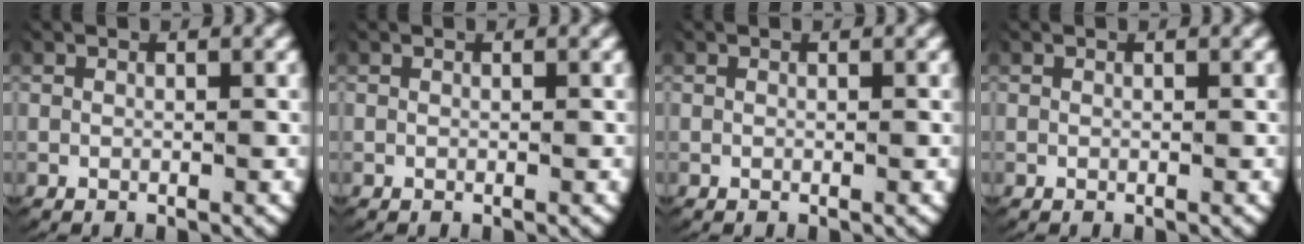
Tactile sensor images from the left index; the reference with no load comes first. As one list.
[{"total": 0.0}, {"total": 0.0}, {"total": 0.0}]